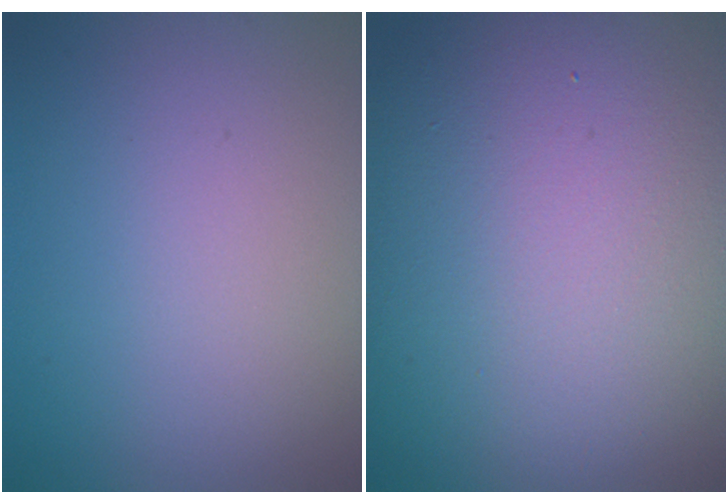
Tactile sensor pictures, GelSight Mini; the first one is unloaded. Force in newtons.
{"total": 20.3, "press": 20.2, "slide": 1.3}